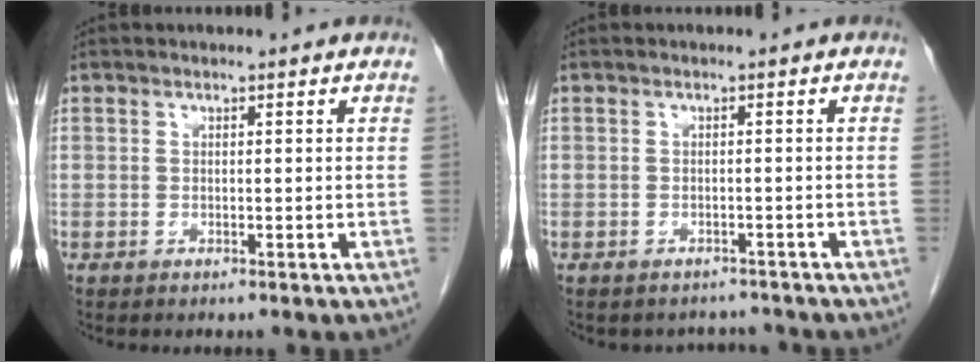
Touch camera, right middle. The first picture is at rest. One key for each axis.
{"total": 2.8, "fx": -2.6, "fy": 1.1, "fz": -0.4, "tx": 0.003, "ty": 0.002, "tz": -0.036}